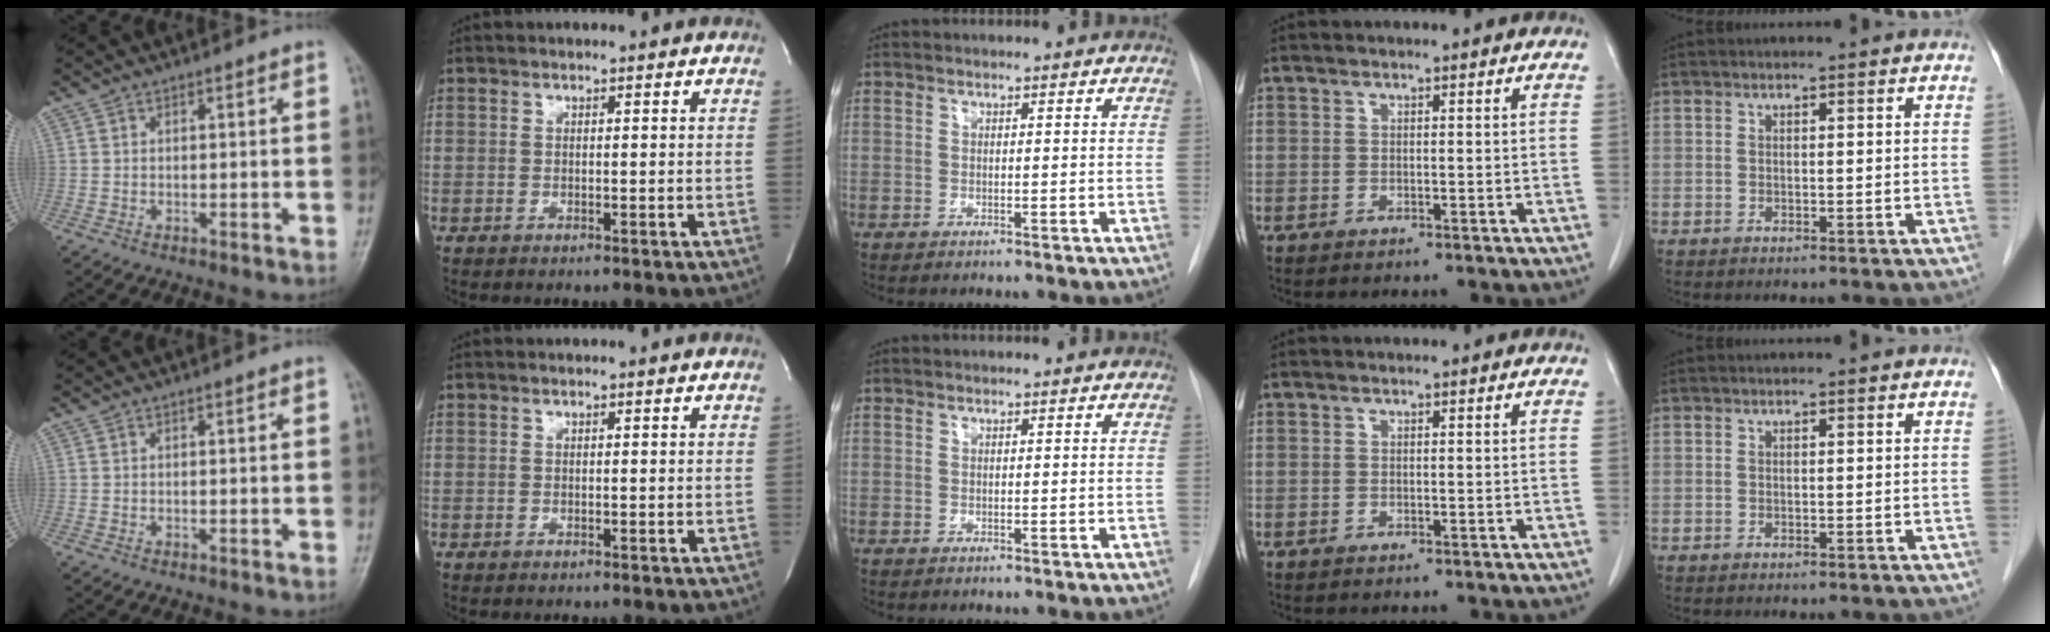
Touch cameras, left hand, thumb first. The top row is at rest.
{}